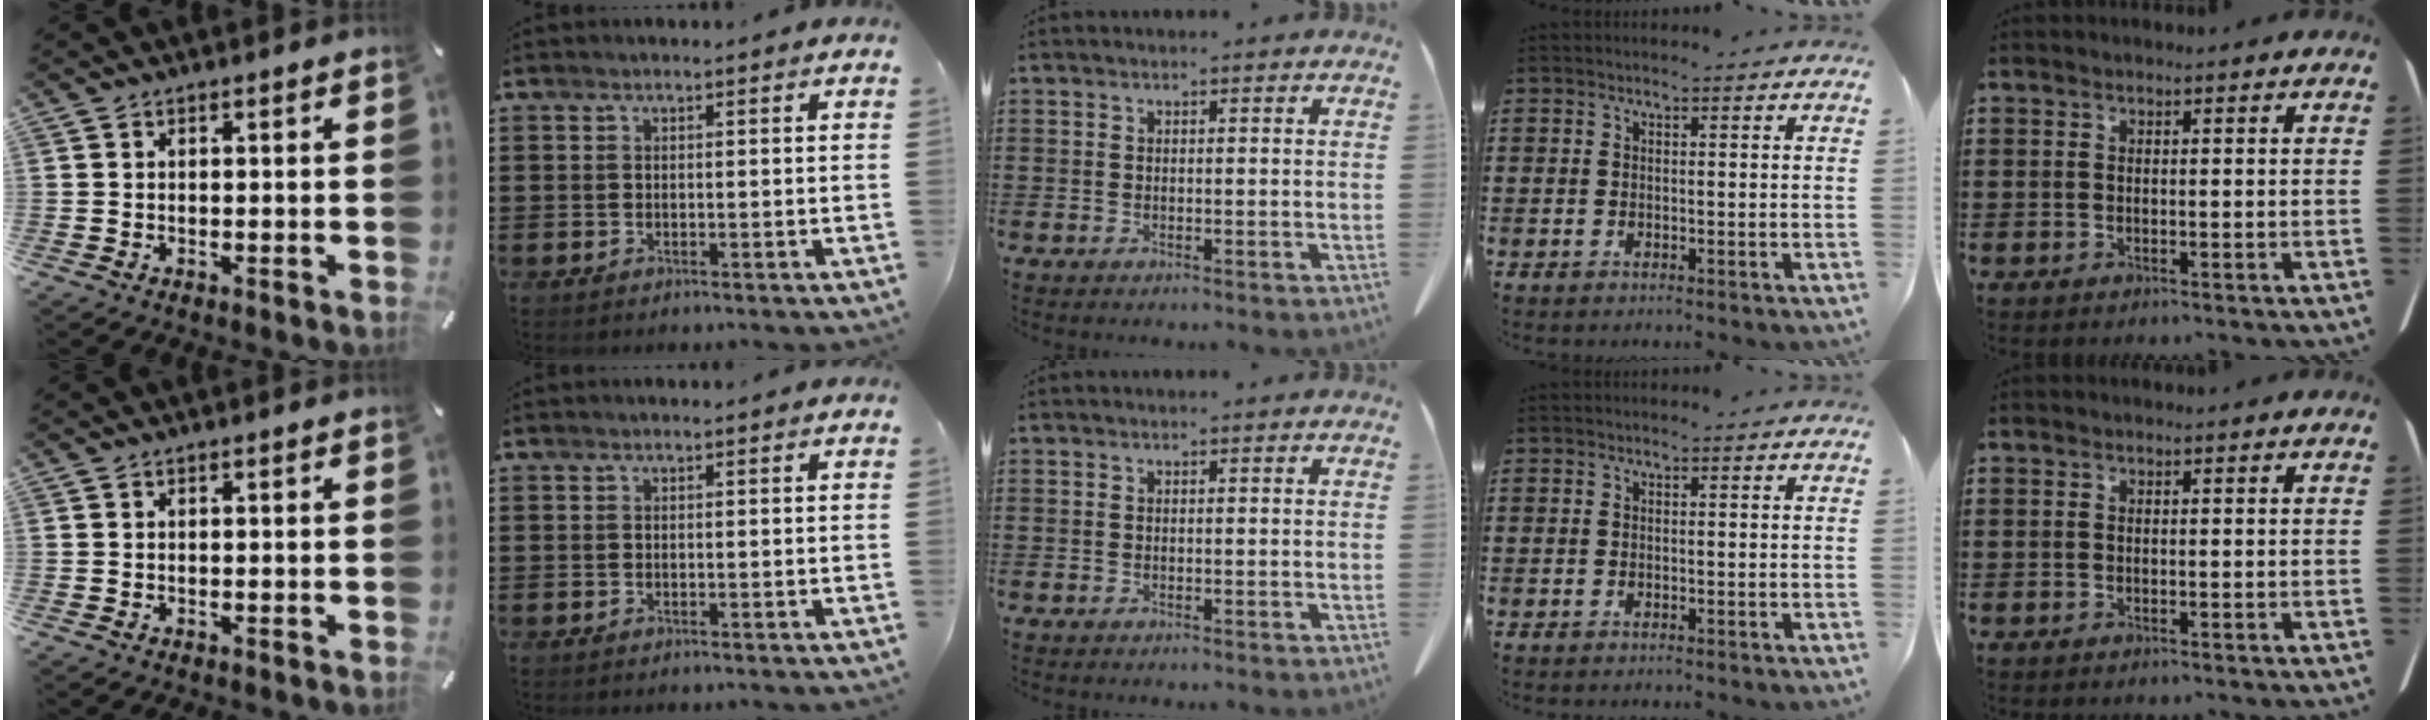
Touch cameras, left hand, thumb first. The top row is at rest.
{}